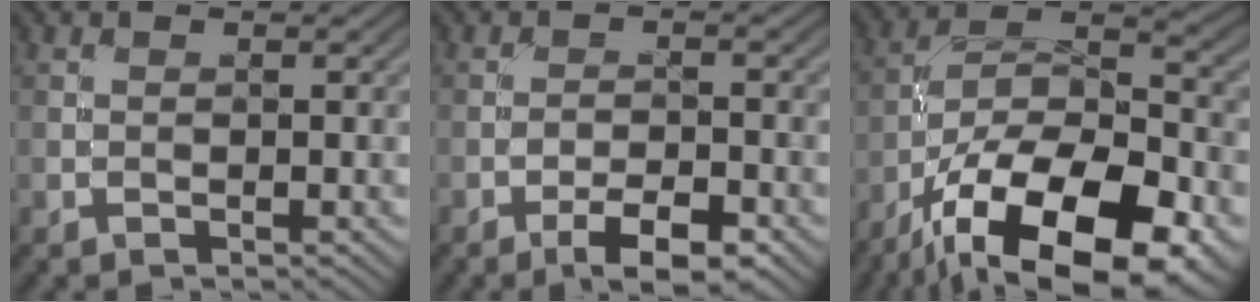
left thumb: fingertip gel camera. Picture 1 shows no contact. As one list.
[{"total": 5.1, "force": [-3.2, 1.5, 3.7], "torque": [-0.060, 0.007, -0.051]}, {"total": 20.0, "force": [-12.5, 8.1, 13.4], "torque": [-0.218, -0.037, -0.193]}]